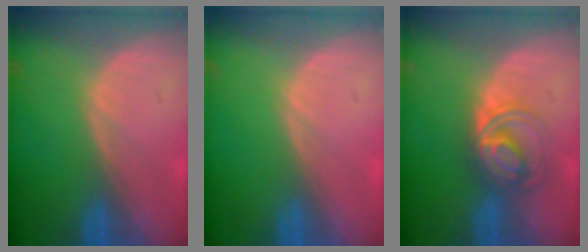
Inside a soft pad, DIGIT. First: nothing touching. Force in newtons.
{"total": 0.0}
{"total": 6.0, "press": 5.6, "slide": 2.1}